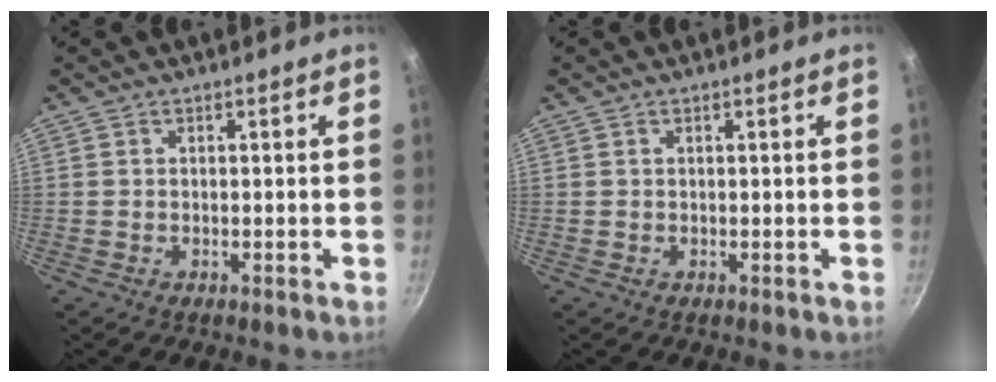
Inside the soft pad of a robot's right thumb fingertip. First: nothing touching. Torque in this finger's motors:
{"motor_torque": [0.08, 0.03, 0.08, 0.03, 0.01]}